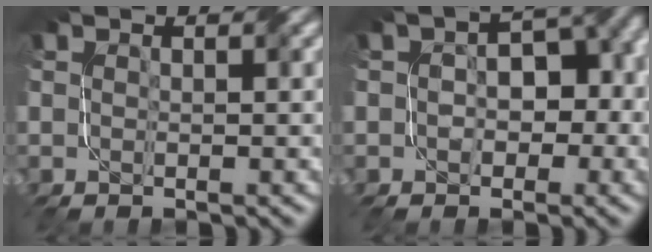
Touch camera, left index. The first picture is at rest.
{"total": 5.4, "force": [-1.3, 3.4, 4.1], "torque": [-0.041, 0.014, -0.018]}